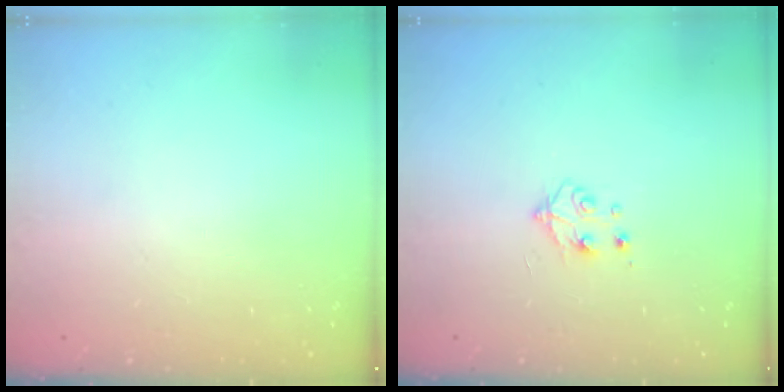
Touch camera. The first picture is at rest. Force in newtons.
{"total": 4.9, "press": 4.9, "slide": 0.7}